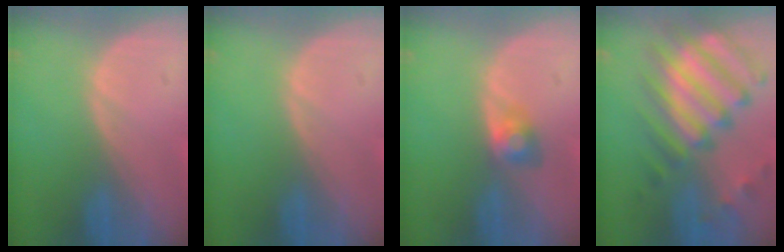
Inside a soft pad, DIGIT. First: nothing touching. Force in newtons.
{"total": 0.0}
{"total": 2.7, "press": 2.7, "slide": 0.0}
{"total": 11.3, "press": 10.6, "slide": 3.9}